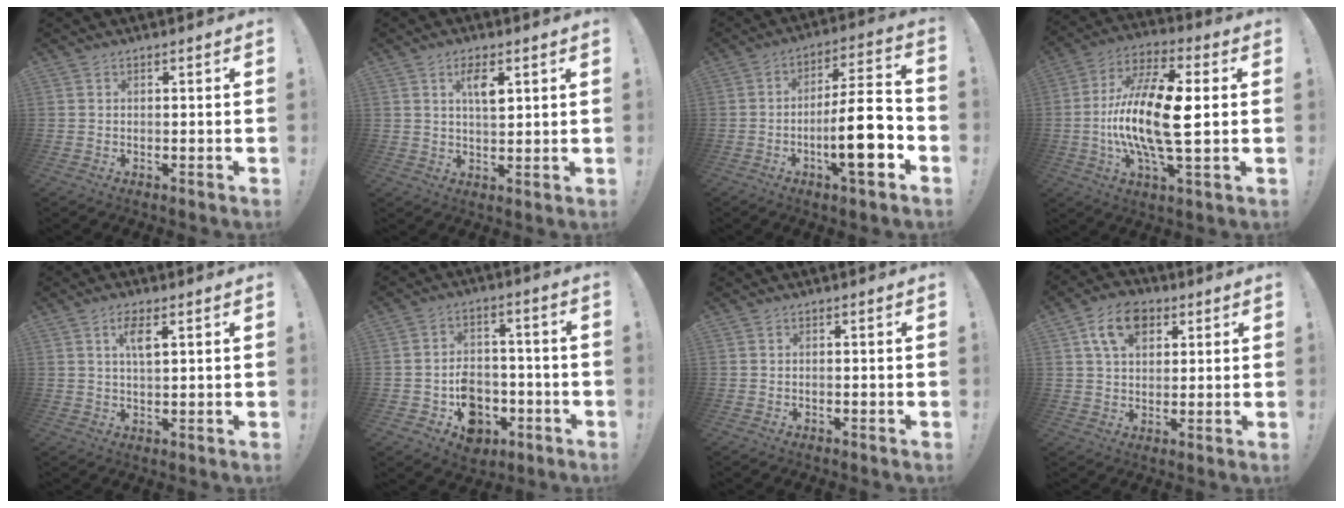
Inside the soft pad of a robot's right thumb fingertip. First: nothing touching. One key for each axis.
{"total": 5.5, "fx": 2.3, "fy": 2.2, "fz": 4.5, "tx": -0.069, "ty": -0.006, "tz": 0.034}
{"total": 17.1, "fx": -5.4, "fy": 4.1, "fz": 15.8, "tx": -0.249, "ty": 0.021, "tz": -0.089}
{"total": 19.3, "fx": -1.5, "fy": 5.9, "fz": 18.3, "tx": -0.371, "ty": 0.002, "tz": -0.029}
{"total": 4.9, "fx": 2.0, "fy": 1.7, "fz": 4.1, "tx": -0.077, "ty": 0.001, "tz": 0.032}
{"total": 10.3, "fx": -4.2, "fy": 8.2, "fz": 4.7, "tx": -0.059, "ty": 0.036, "tz": -0.062}
{"total": 0.0}
{"total": 10.7, "fx": 4.8, "fy": 7.2, "fz": 6.3, "tx": -0.095, "ty": -0.003, "tz": 0.091}